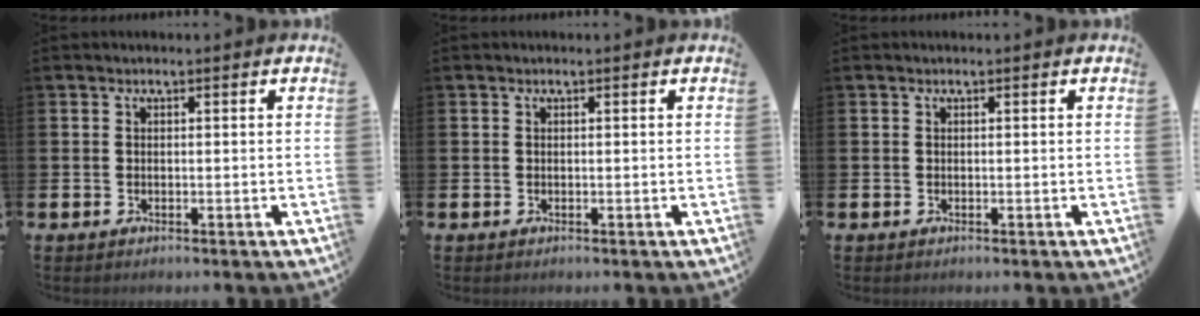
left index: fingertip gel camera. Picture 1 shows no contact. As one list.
[{"total": 0.0}, {"total": 0.0}]